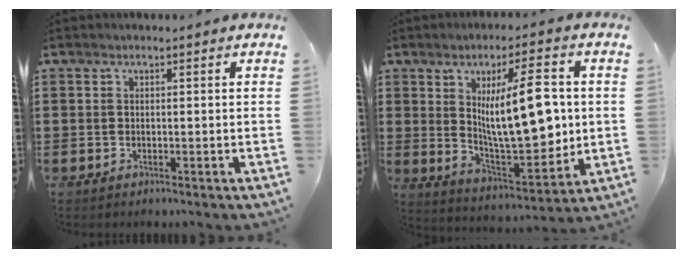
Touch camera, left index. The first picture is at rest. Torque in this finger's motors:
{"motor_torque": [2.14, 0.00, 1.06, 0.21]}